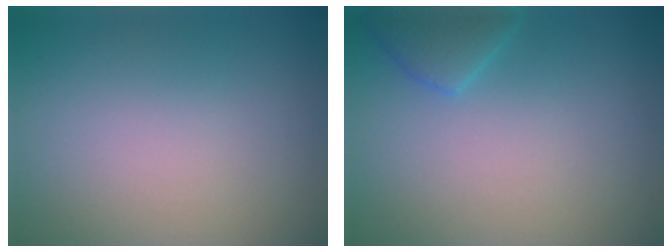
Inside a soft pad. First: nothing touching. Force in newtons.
{"total": 2.3, "press": 2.3, "slide": 0.2}